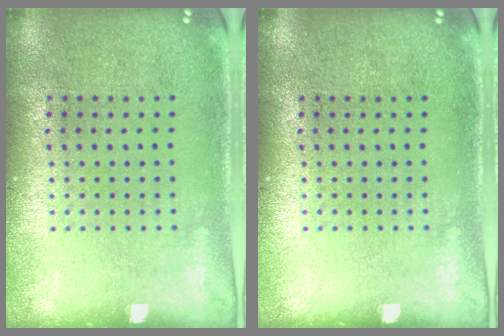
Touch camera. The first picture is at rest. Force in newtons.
{"total": 0.0}